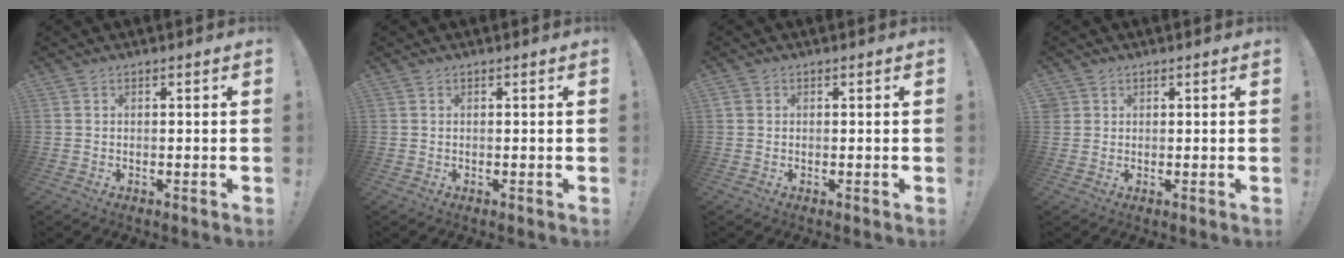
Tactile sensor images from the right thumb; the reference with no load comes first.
{"total": 0.0}
{"total": 1.1, "force": [0.4, 1.0, 0.3], "torque": [-0.006, 0.001, 0.007]}
{"total": 1.7, "force": [1.0, 1.4, 0.2], "torque": [-0.003, -0.004, 0.020]}